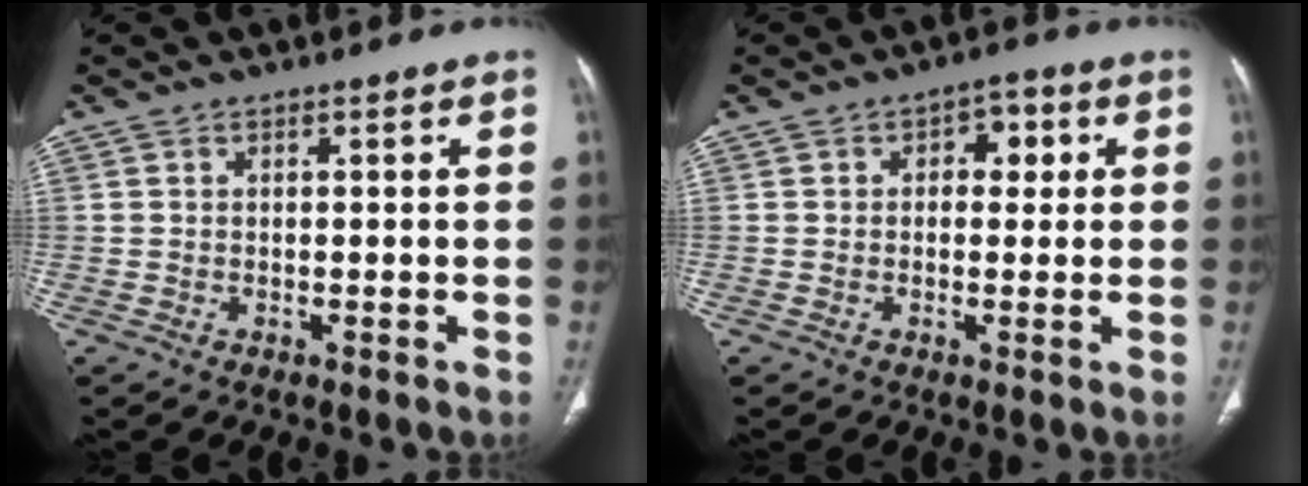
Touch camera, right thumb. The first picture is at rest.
{"total": 4.7, "force": [1.0, 3.1, 3.4], "torque": [-0.017, 0.005, 0.007]}